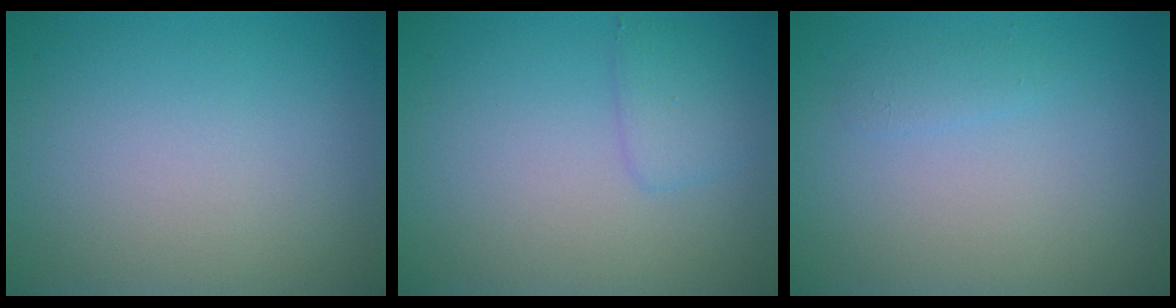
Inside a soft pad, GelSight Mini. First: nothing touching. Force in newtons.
{"total": 1.7, "press": 1.7, "slide": 0.2}
{"total": 0.9, "press": 0.9, "slide": 0.0}